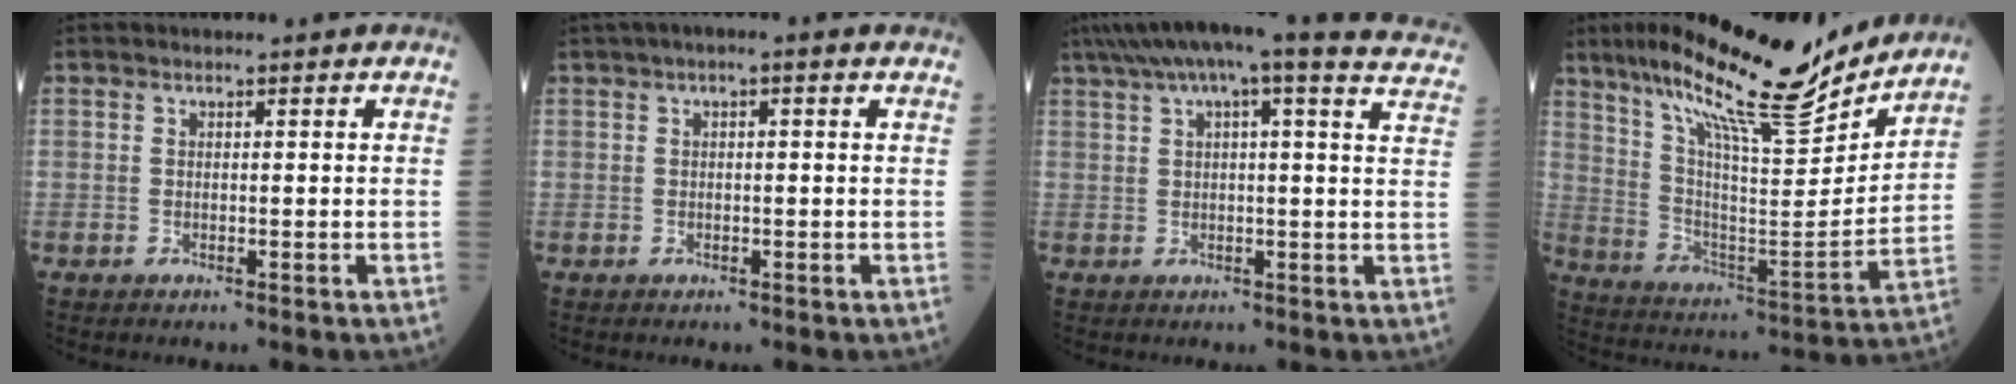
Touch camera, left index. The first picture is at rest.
{"total": 2.9, "force": [1.1, 0.6, 2.6], "torque": [-0.046, 0.016, 0.012]}
{"total": 21.1, "force": [17.9, 1.8, 11.1], "torque": [-0.173, 0.009, 0.208]}
{"total": 21.0, "force": [17.1, 2.5, 11.9], "torque": [-0.208, -0.011, 0.277]}